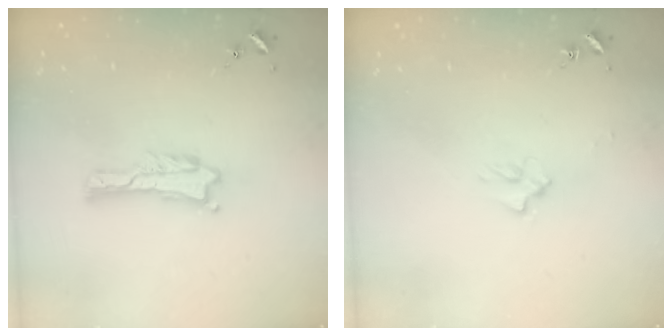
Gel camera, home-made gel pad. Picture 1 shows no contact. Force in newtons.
{"total": 2.0, "press": 2.0, "slide": 0.3}